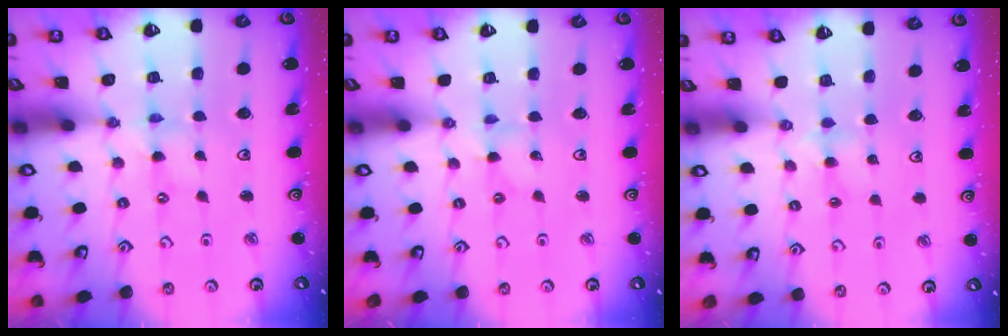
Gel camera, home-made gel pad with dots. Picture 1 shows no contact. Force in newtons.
{"total": 0.0}
{"total": 2.4, "press": 2.4, "slide": 0.4}